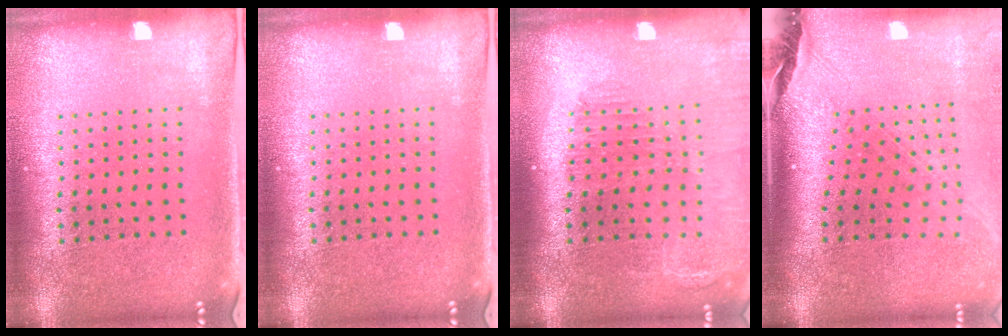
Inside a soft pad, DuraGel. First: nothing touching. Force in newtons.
{"total": 0.0}
{"total": 1.4, "press": 1.3, "slide": 0.3}
{"total": 2.3, "press": 1.8, "slide": 1.4}